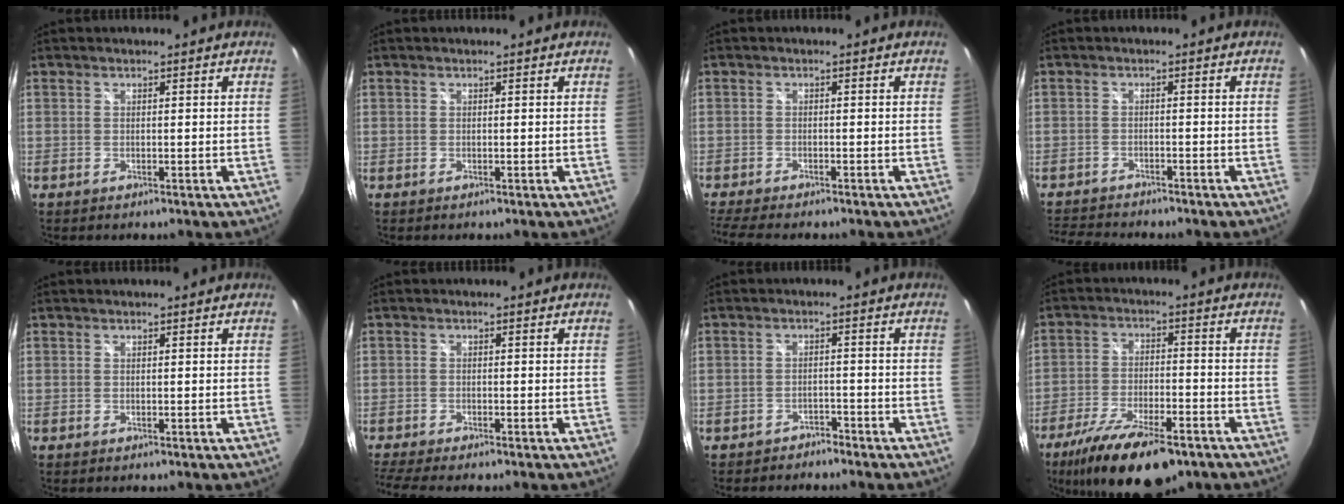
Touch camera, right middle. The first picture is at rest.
{"total": 0.0}
{"total": 6.9, "force": [-6.0, 0.8, 3.4], "torque": [-0.083, -0.028, -0.101]}
{"total": 7.0, "force": [-6.6, 1.0, 2.0], "torque": [-0.060, -0.013, -0.111]}
{"total": 0.0}
{"total": 5.1, "force": [-4.4, -0.3, 2.5], "torque": [-0.067, -0.027, -0.078]}
{"total": 3.2, "force": [-2.9, 1.1, 0.4], "torque": [-0.015, -0.004, -0.046]}
{"total": 16.4, "force": [-11.5, 5.4, 10.4], "torque": [-0.207, -0.037, -0.191]}